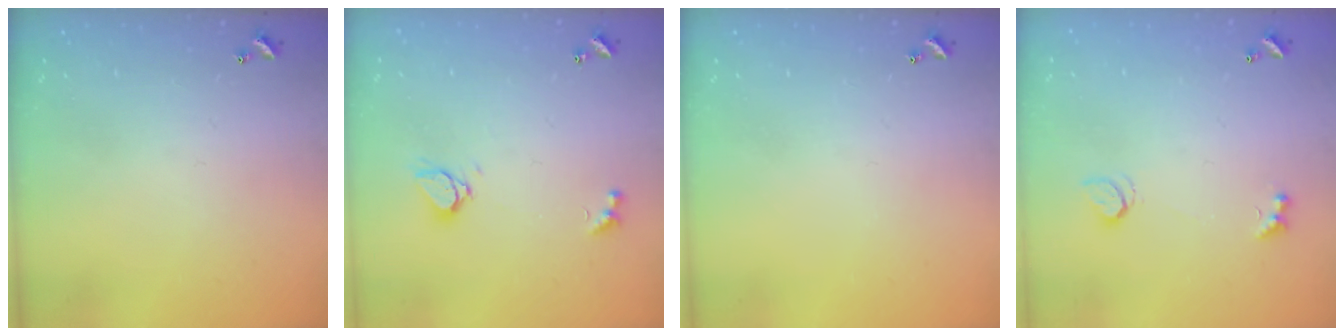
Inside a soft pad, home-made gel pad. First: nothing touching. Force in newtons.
{"total": 2.1, "press": 2.0, "slide": 0.5}
{"total": 0.0}
{"total": 2.3, "press": 1.9, "slide": 1.1}